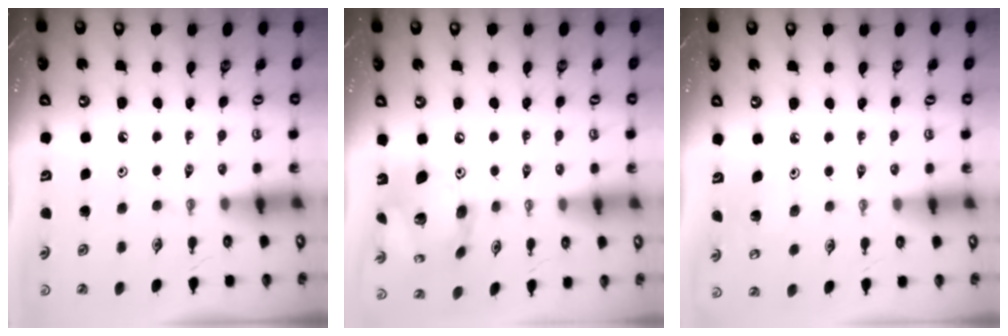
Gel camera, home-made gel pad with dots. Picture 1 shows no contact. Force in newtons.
{"total": 16.4, "press": 16.3, "slide": 1.7}
{"total": 3.8, "press": 3.8, "slide": 0.2}